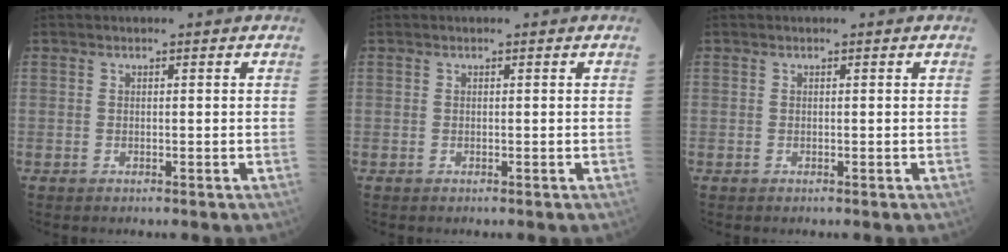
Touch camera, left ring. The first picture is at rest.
{"total": 0.0}
{"total": 0.0}